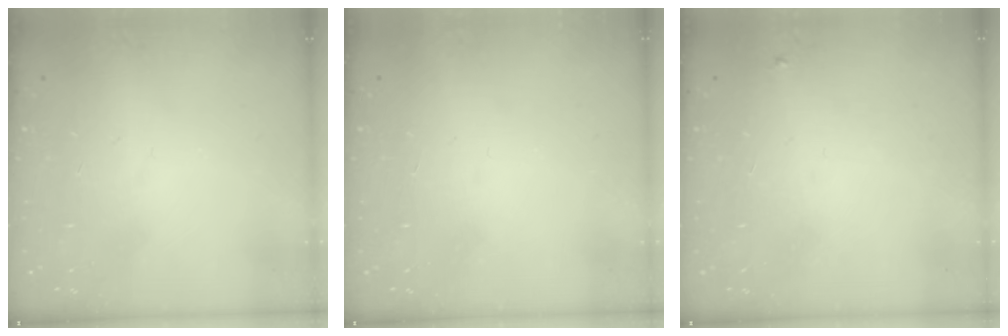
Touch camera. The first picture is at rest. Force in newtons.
{"total": 1.7, "press": 1.7, "slide": 0.1}
{"total": 2.7, "press": 2.7, "slide": 0.2}